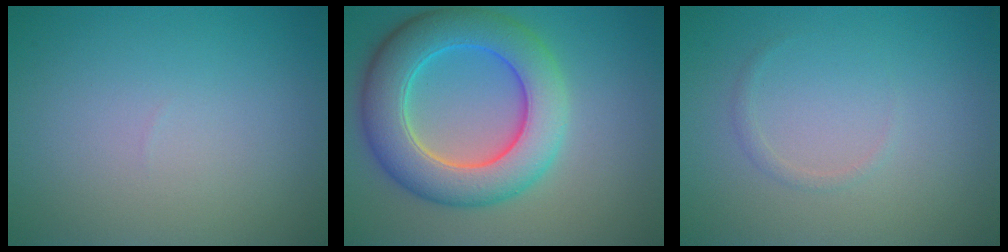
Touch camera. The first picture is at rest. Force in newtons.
{"total": 8.5, "press": 8.5, "slide": 0.3}
{"total": 0.7, "press": 0.7, "slide": 0.1}